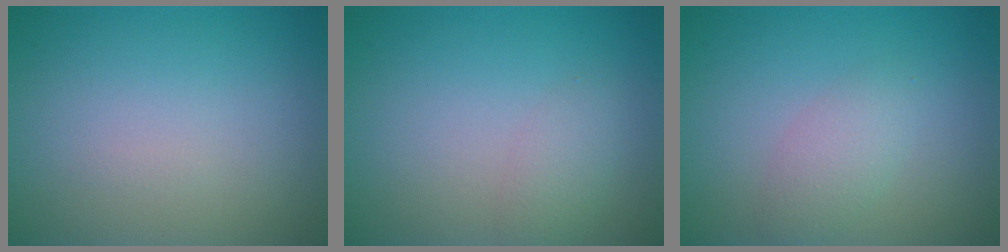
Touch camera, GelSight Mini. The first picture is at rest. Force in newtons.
{"total": 1.5, "press": 1.5, "slide": 0.0}
{"total": 2.1, "press": 2.1, "slide": 0.1}